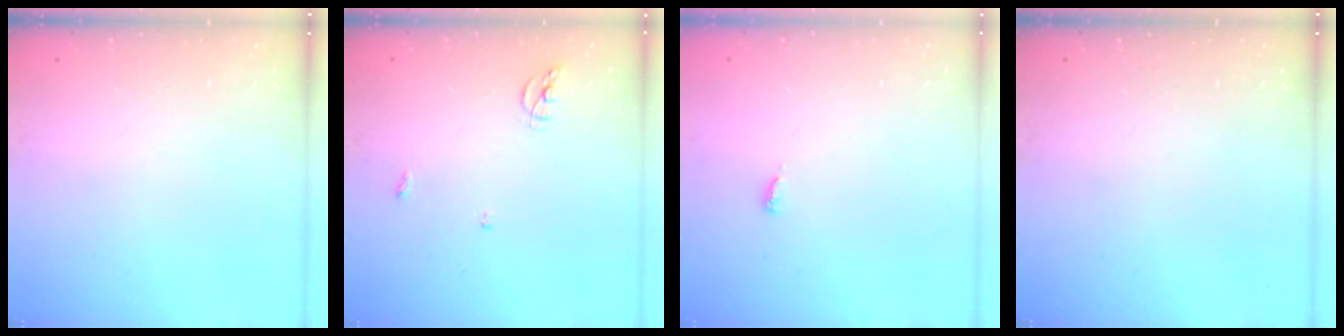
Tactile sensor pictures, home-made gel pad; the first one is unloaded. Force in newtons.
{"total": 5.6, "press": 5.6, "slide": 0.4}
{"total": 2.9, "press": 2.9, "slide": 0.2}
{"total": 0.0}